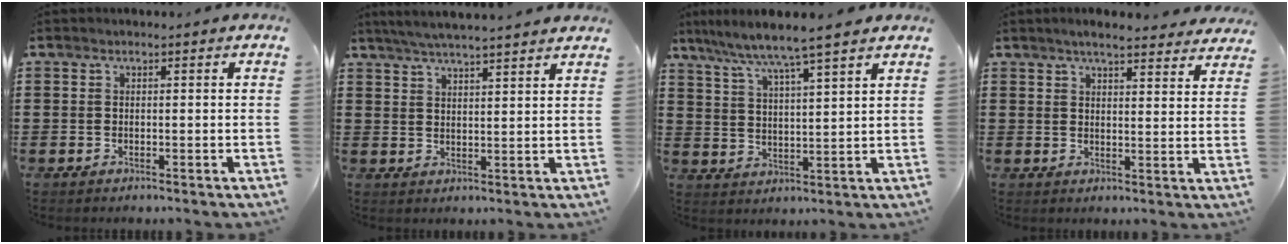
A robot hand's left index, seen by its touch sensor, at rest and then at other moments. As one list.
[{"total": 4.5, "force": [4.2, -0.6, 1.4], "torque": [-0.040, -0.015, 0.074]}, {"total": 5.5, "force": [4.8, -0.9, 2.6], "torque": [-0.072, -0.032, 0.075]}, {"total": 4.3, "force": [4.0, 0.2, 1.7], "torque": [-0.043, -0.010, 0.071]}]